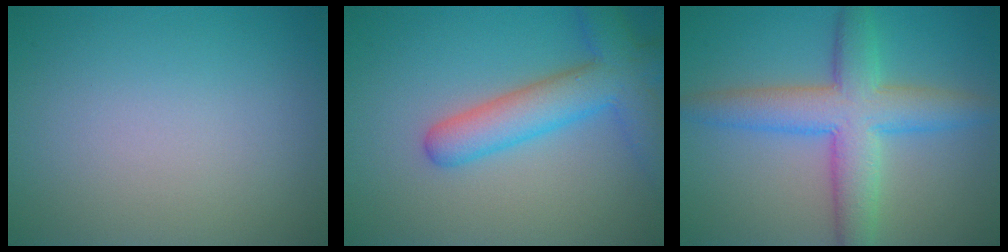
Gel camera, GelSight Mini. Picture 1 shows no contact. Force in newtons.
{"total": 6.0, "press": 6.0, "slide": 0.3}
{"total": 6.9, "press": 6.9, "slide": 0.2}